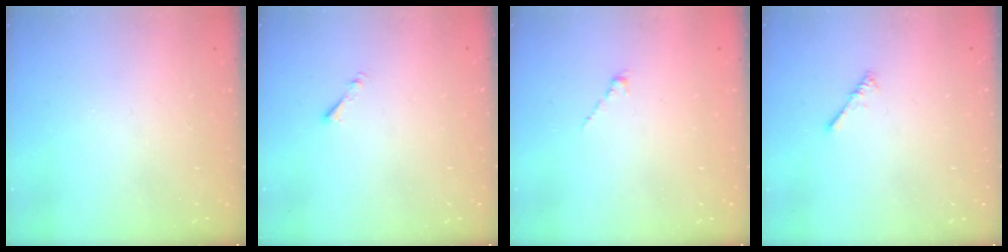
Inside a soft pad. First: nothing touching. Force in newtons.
{"total": 0.8, "press": 0.7, "slide": 0.3}
{"total": 0.0}
{"total": 0.0}